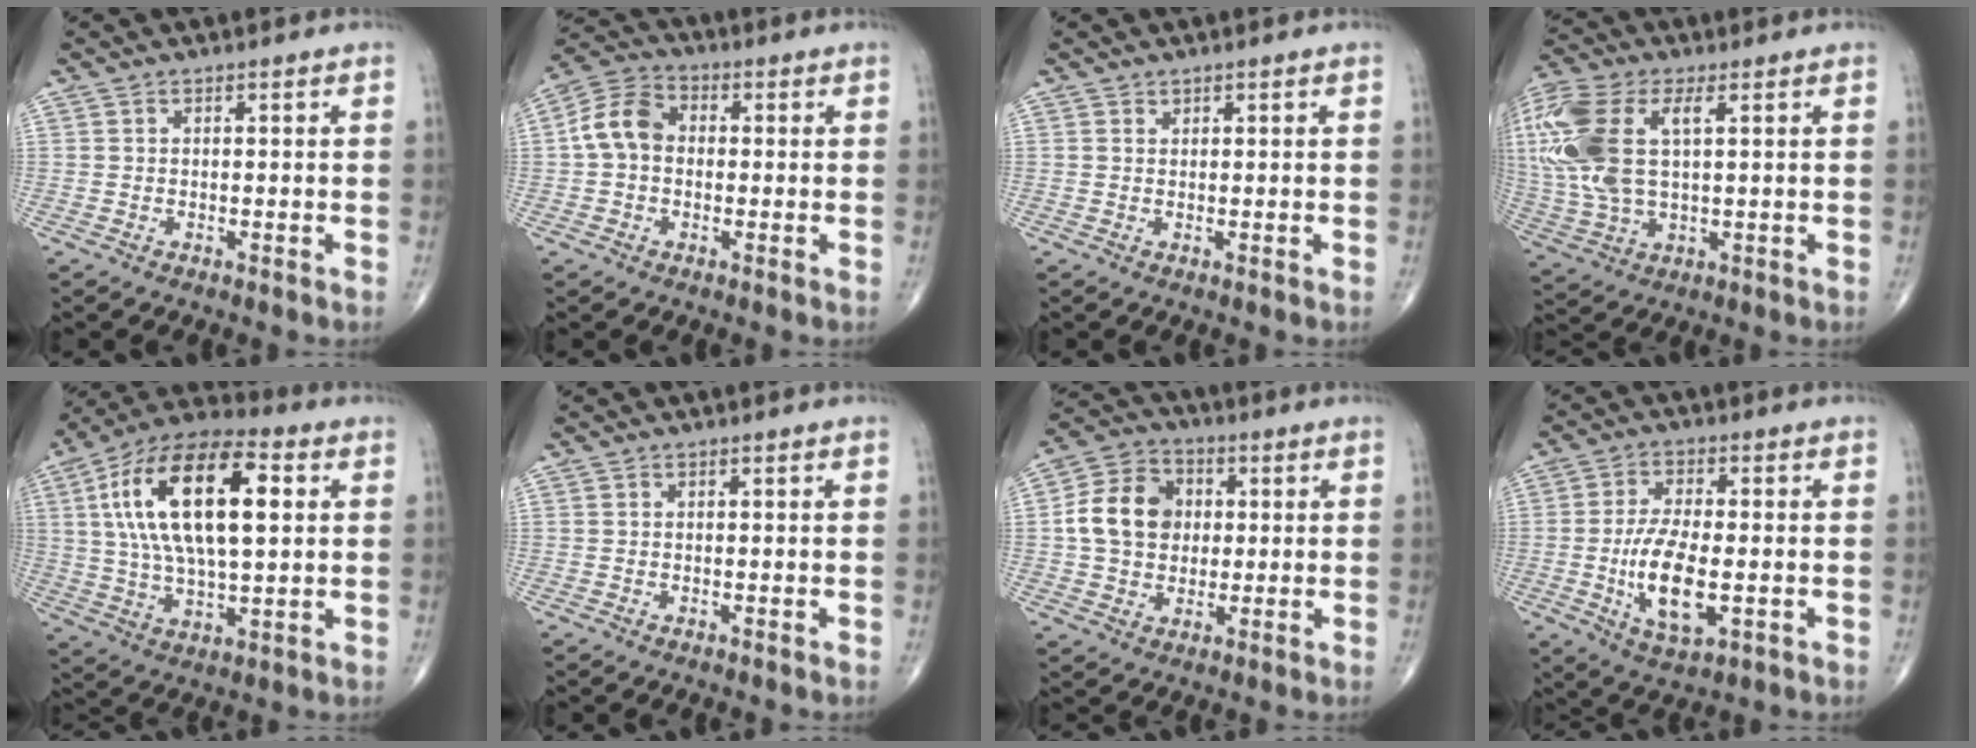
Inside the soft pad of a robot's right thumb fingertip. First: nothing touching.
{"total": 8.1, "force": [0.1, 6.1, 5.3], "torque": [-0.093, 0.028, -0.011]}
{"total": 0.5, "force": [0.4, 0.3, 0.0], "torque": [0.004, -0.002, 0.006]}
{"total": 19.3, "force": [4.5, 9.9, 15.9], "torque": [-0.395, 0.008, 0.084]}
{"total": 23.0, "force": [5.1, 10.3, 19.9], "torque": [-0.360, 0.010, 0.079]}
{"total": 0.0}
{"total": 12.0, "force": [1.0, 9.7, 7.0], "torque": [-0.102, 0.015, 0.012]}
{"total": 11.2, "force": [-2.0, 4.8, 9.9], "torque": [-0.184, -0.003, -0.031]}